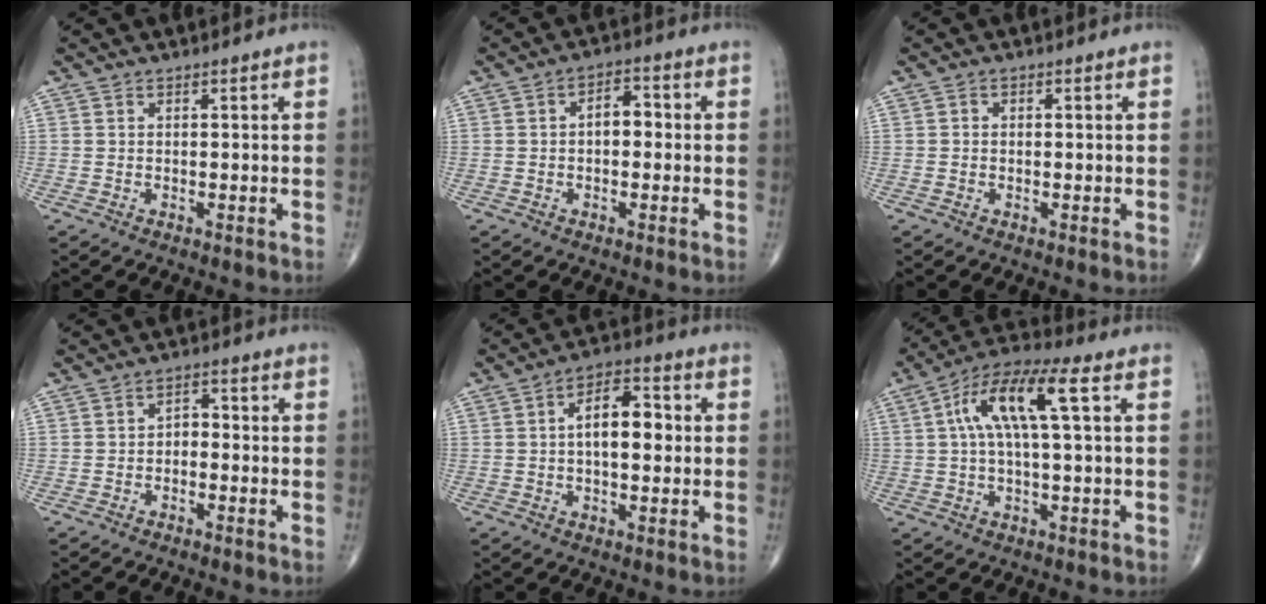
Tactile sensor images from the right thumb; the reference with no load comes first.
{"total": 5.4, "force": [-0.1, 3.2, 4.3], "torque": [-0.052, 0.020, -0.010]}
{"total": 0.6, "force": [0.0, 0.5, 0.4], "torque": [-0.003, 0.001, -0.004]}
{"total": 2.7, "force": [-0.9, 1.8, 1.8], "torque": [-0.019, 0.022, -0.025]}
{"total": 9.7, "force": [0.6, 5.0, 8.3], "torque": [-0.120, 0.022, 0.004]}
{"total": 12.3, "force": [2.7, 3.3, 11.5], "torque": [-0.236, 0.036, 0.043]}